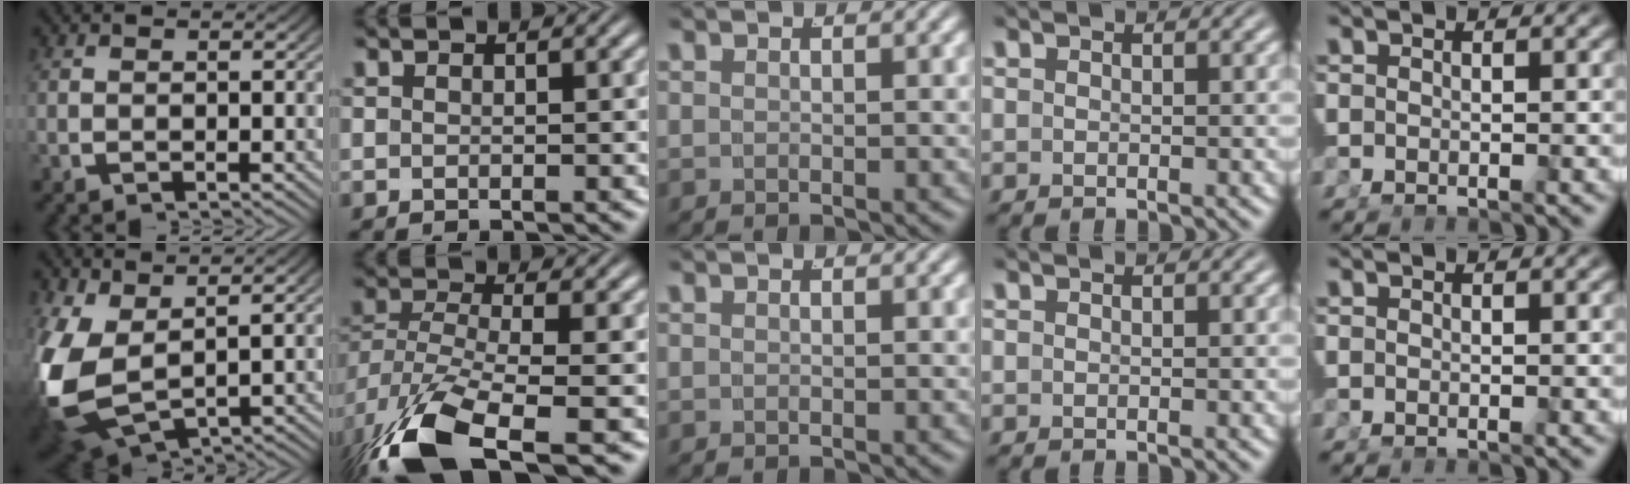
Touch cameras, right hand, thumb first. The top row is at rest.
{"thumb": {"total": 11.1, "force": [-1.2, 7.8, 7.7], "torque": [-0.228, -0.064, 0.018]}, "index": {"total": 9.5, "force": [-5.3, 4.5, 6.5], "torque": [-0.163, -0.053, -0.057]}}